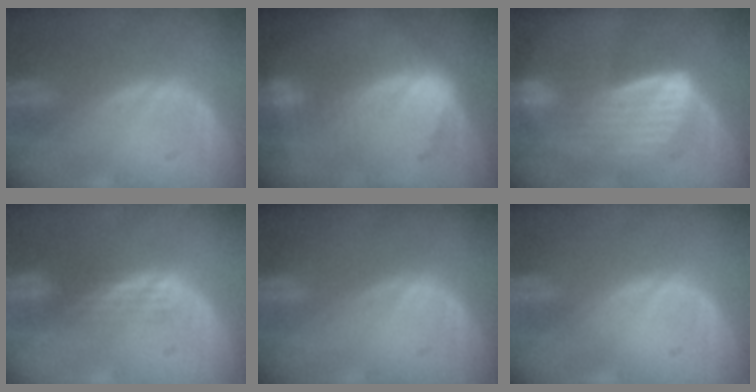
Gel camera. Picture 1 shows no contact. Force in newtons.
{"total": 9.2, "press": 8.1, "slide": 4.4}
{"total": 7.6, "press": 7.2, "slide": 2.2}
{"total": 2.2, "press": 2.2, "slide": 0.2}
{"total": 0.0}
{"total": 0.0}